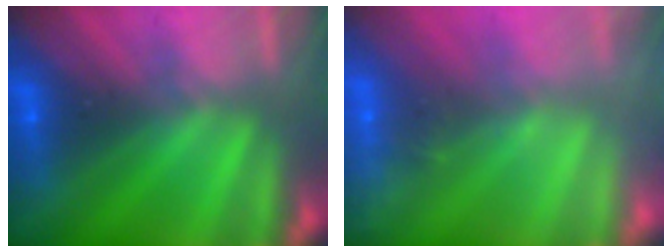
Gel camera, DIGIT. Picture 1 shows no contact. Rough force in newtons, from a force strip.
{"total": 2.2}